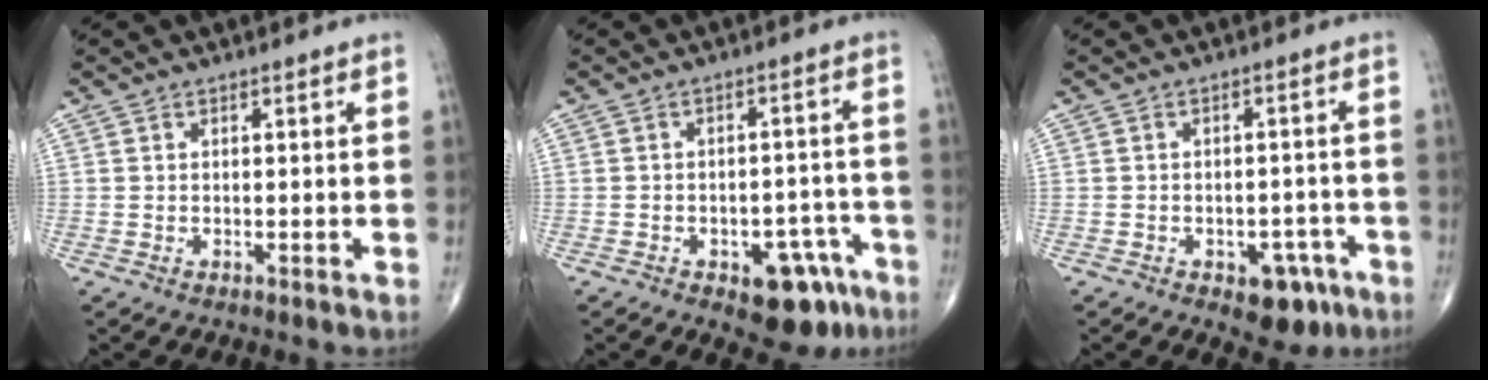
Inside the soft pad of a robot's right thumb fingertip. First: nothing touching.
{"total": 9.9, "force": [-5.6, 5.2, 6.3], "torque": [-0.046, 0.043, -0.066]}
{"total": 6.8, "force": [-3.7, 4.0, 4.1], "torque": [-0.025, 0.024, -0.041]}